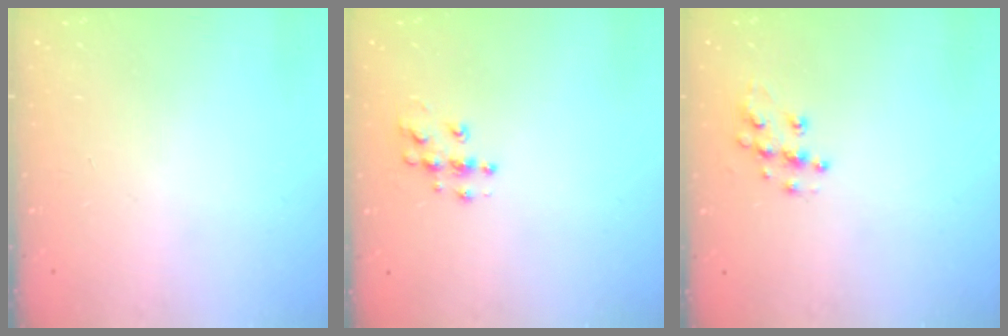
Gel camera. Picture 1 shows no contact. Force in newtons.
{"total": 6.2, "press": 6.2, "slide": 0.2}
{"total": 8.9, "press": 8.9, "slide": 0.5}